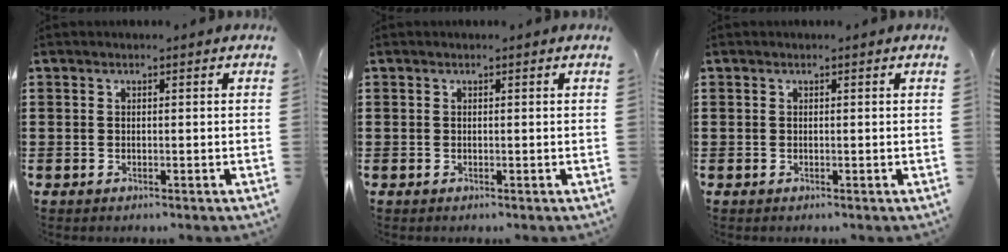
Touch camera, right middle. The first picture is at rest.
{"total": 0.0}
{"total": 0.0}